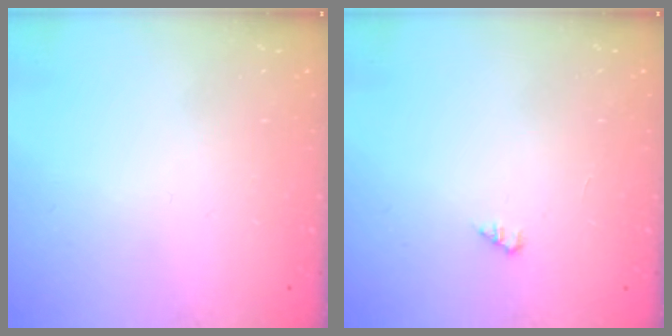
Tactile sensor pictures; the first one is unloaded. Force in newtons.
{"total": 1.4, "press": 1.3, "slide": 0.1}